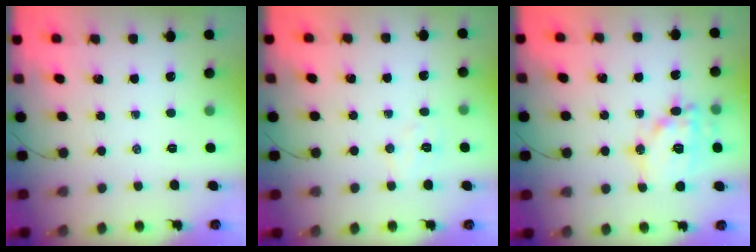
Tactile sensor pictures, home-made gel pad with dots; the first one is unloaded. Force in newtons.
{"total": 5.8, "press": 5.7, "slide": 1.2}
{"total": 15.1, "press": 15.0, "slide": 1.3}